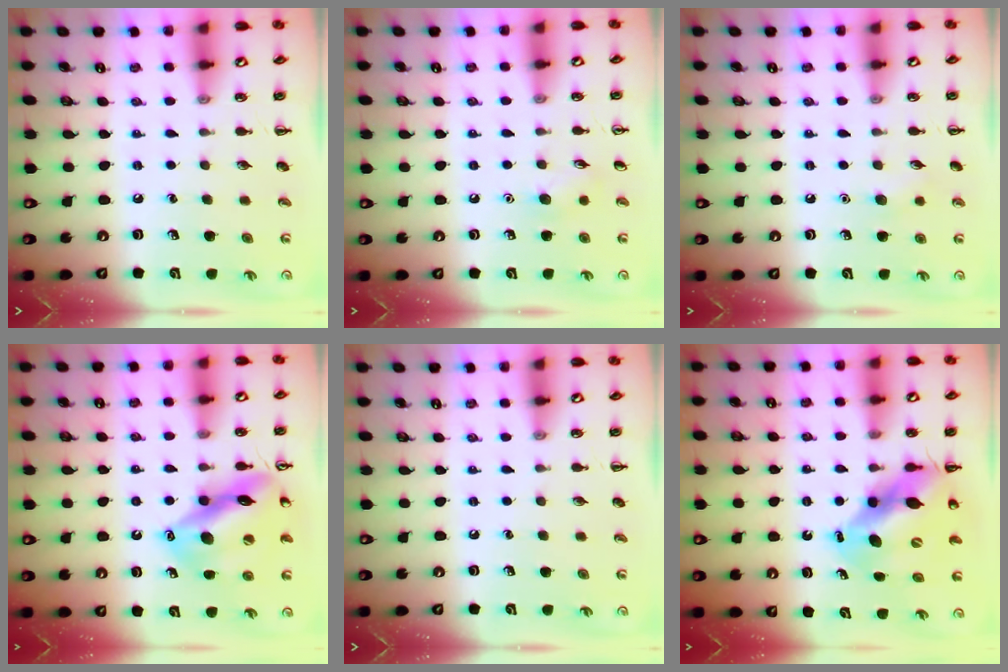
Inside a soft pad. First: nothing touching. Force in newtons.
{"total": 5.7, "press": 5.6, "slide": 1.3}
{"total": 5.1, "press": 4.9, "slide": 1.4}
{"total": 16.0, "press": 15.9, "slide": 2.1}
{"total": 0.0}
{"total": 11.0, "press": 10.7, "slide": 2.5}